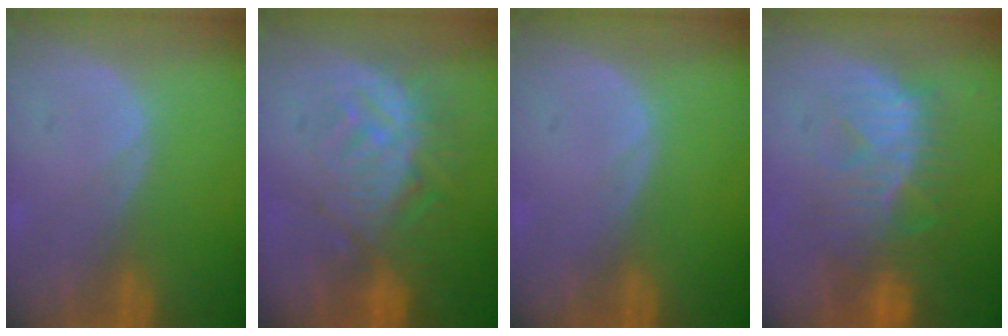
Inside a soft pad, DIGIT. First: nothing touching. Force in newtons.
{"total": 9.3, "press": 8.1, "slide": 4.6}
{"total": 0.0}
{"total": 9.3, "press": 8.8, "slide": 3.0}